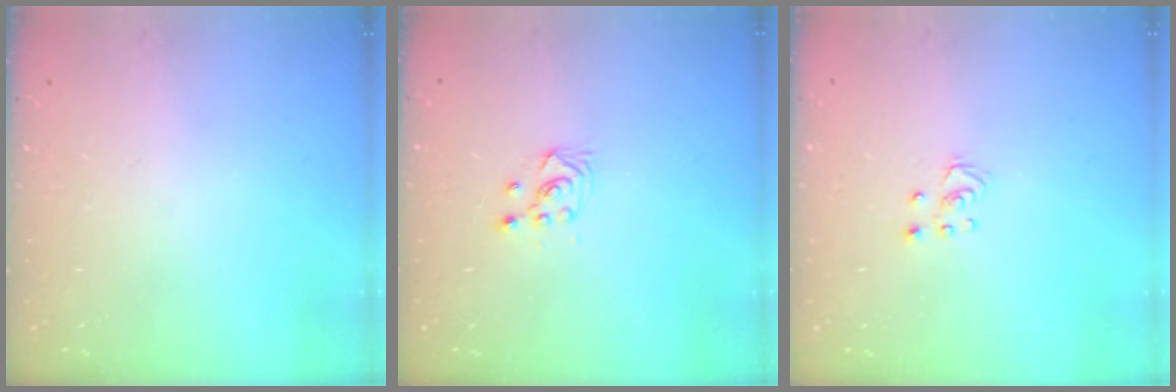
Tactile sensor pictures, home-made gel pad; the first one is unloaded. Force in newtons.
{"total": 2.6, "press": 2.6, "slide": 0.3}
{"total": 2.5, "press": 2.5, "slide": 0.2}